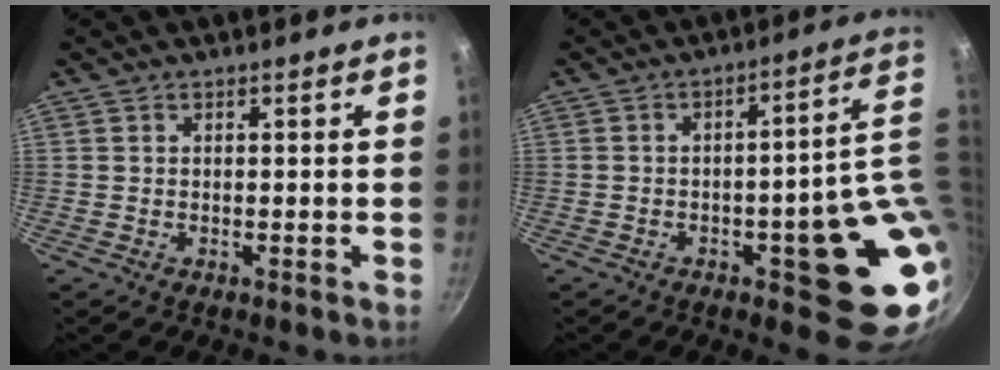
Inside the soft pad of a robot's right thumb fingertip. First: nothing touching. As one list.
[{"total": 15.9, "force": [-1.1, 5.1, 15.0], "torque": [-0.143, 0.004, -0.007]}]